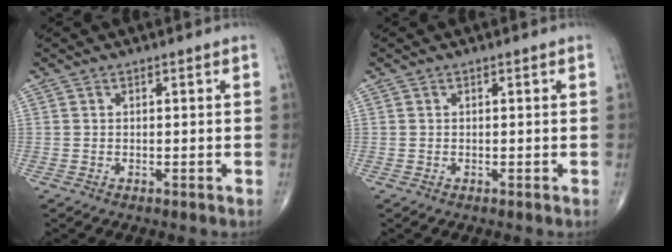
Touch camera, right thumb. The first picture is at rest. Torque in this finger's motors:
{"motor_torque": [-0.08, 0.06, 0.08, 0.08, 0.01]}